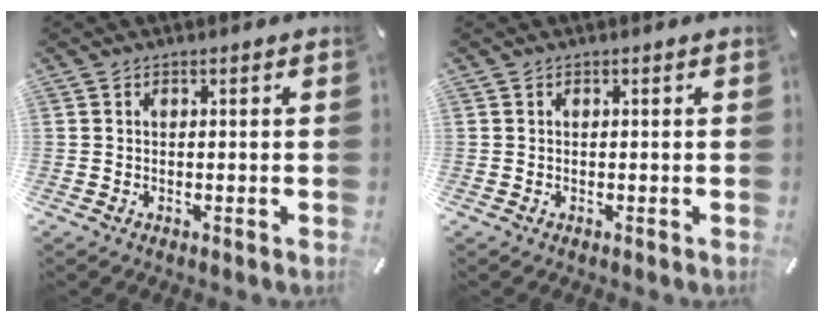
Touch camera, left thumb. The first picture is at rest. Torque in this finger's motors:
{"motor_torque": [-0.03, -0.03, -0.02, 0.02, 0.00]}